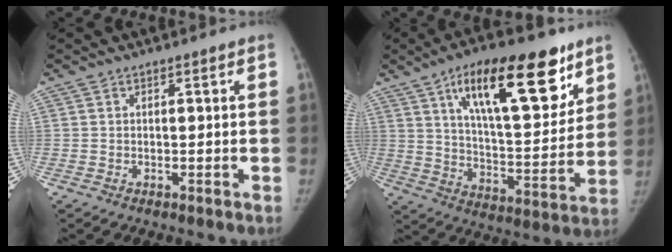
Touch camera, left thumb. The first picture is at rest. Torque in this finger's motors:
{"motor_torque": [0.28, 0.44, 1.84, -0.92, 0.22]}